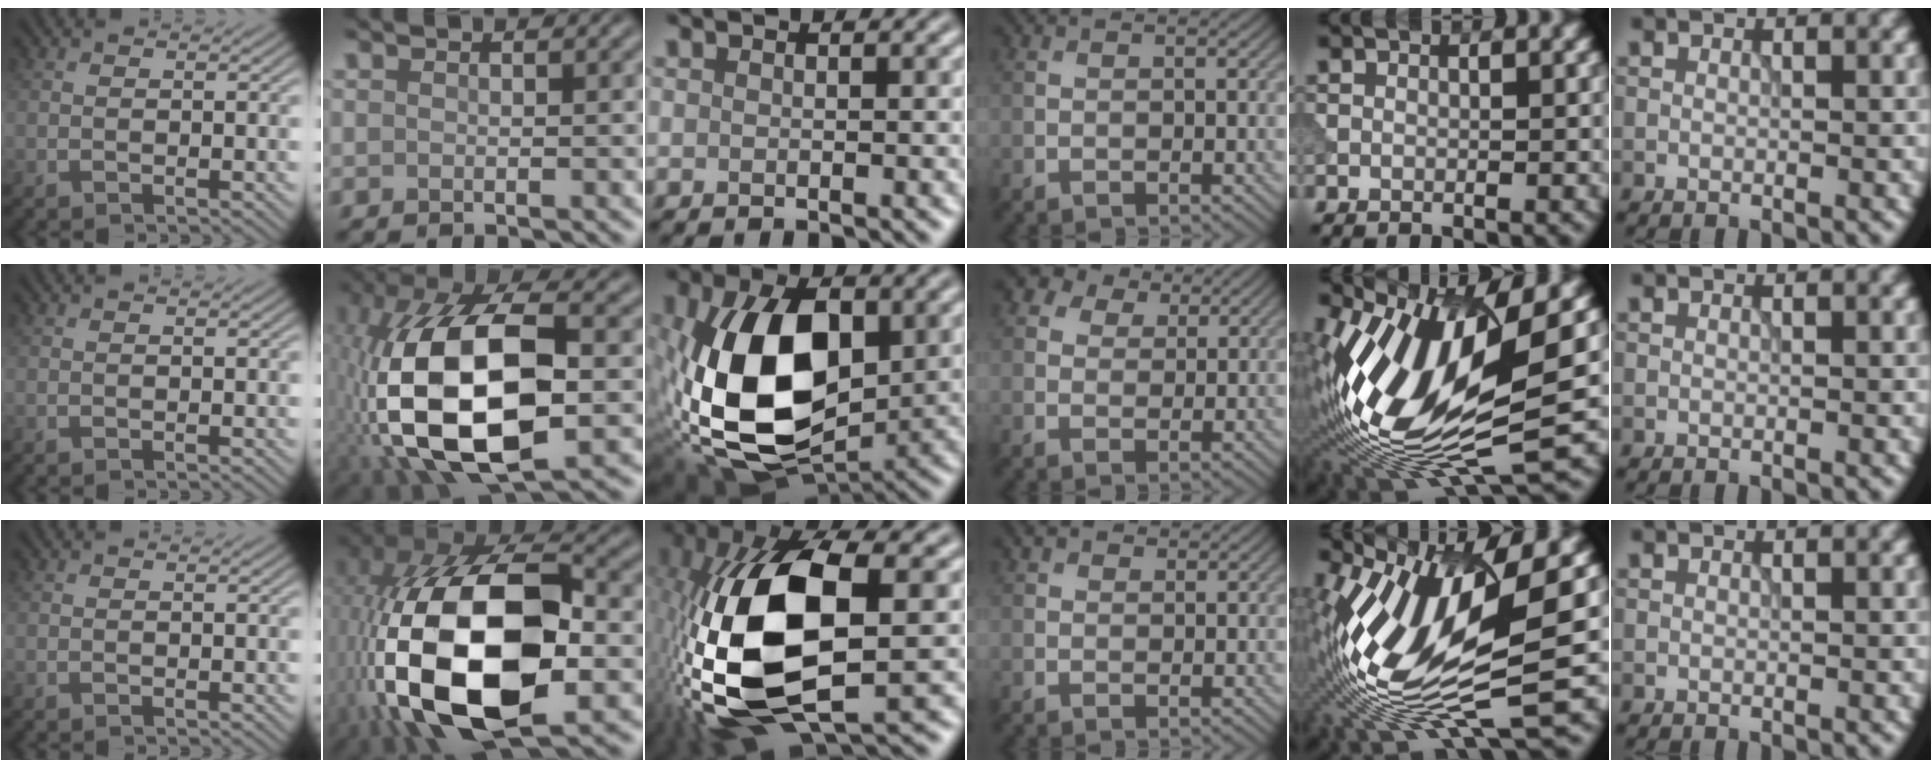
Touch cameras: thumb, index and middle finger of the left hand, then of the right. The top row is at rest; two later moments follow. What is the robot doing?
{"motion": "insert", "object": "power adapter"}